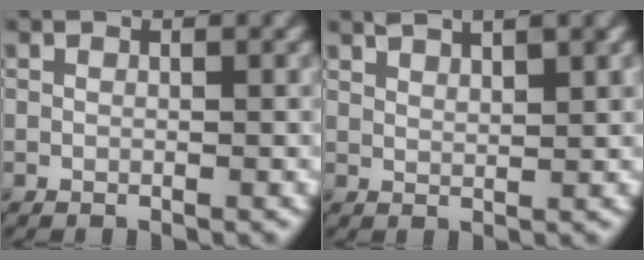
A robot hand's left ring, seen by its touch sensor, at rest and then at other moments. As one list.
[{"total": 3.0, "force": [2.2, 0.8, 1.9], "torque": [-0.007, 0.008, 0.023]}]